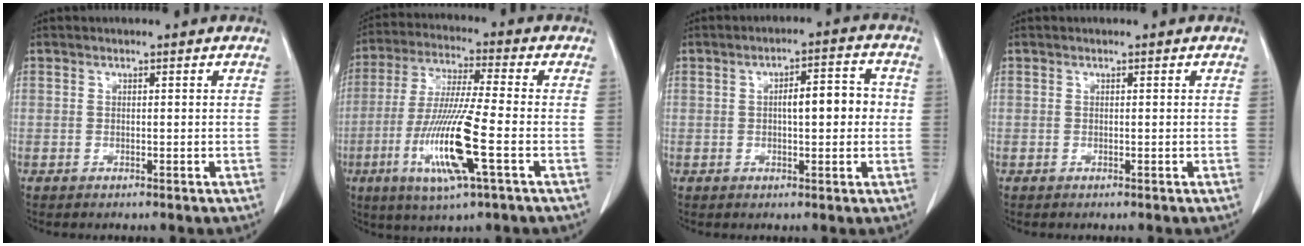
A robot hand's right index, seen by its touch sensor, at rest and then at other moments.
{"total": 14.0, "force": [-4.4, 0.3, 13.3], "torque": [-0.274, -0.021, -0.085]}
{"total": 6.2, "force": [0.2, 1.8, 6.0], "torque": [-0.089, 0.021, 0.003]}
{"total": 0.0}